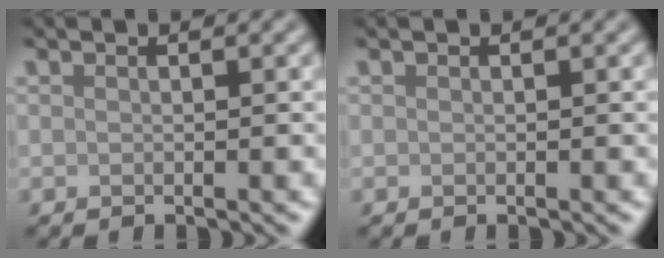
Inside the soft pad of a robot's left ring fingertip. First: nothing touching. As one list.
[{"total": 0.0}]